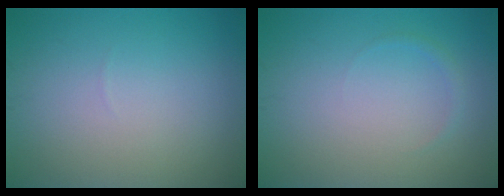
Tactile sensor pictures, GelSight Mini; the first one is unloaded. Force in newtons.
{"total": 0.7, "press": 0.7, "slide": 0.1}